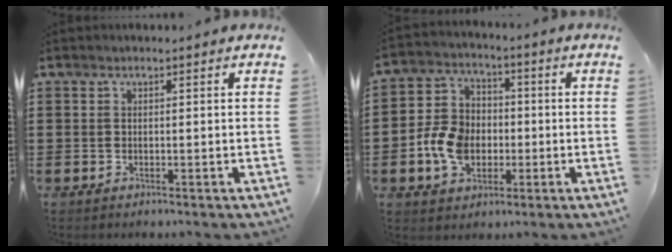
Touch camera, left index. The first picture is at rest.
{"total": 8.3, "force": [-1.8, 6.6, 4.7], "torque": [-0.117, 0.016, -0.035]}